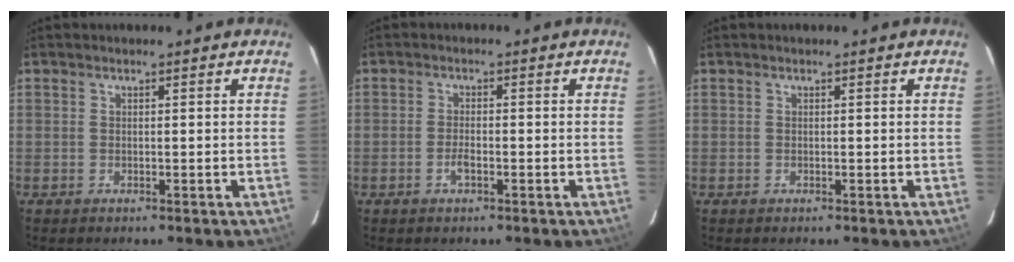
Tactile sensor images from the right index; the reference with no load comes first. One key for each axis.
{"total": 2.2, "fx": -1.0, "fy": 0.8, "fz": 1.7, "tx": -0.037, "ty": 0.001, "tz": -0.020}
{"total": 0.0}